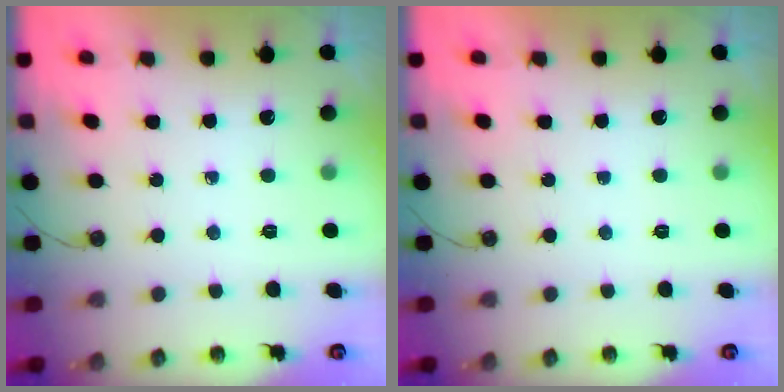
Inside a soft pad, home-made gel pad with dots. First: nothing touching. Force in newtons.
{"total": 0.0}